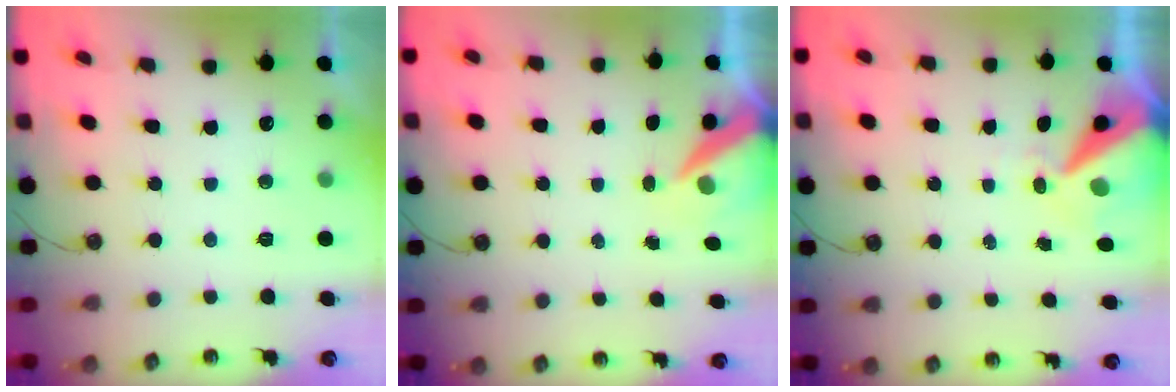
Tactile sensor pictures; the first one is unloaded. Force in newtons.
{"total": 6.9, "press": 6.9, "slide": 0.9}
{"total": 11.9, "press": 11.8, "slide": 1.5}